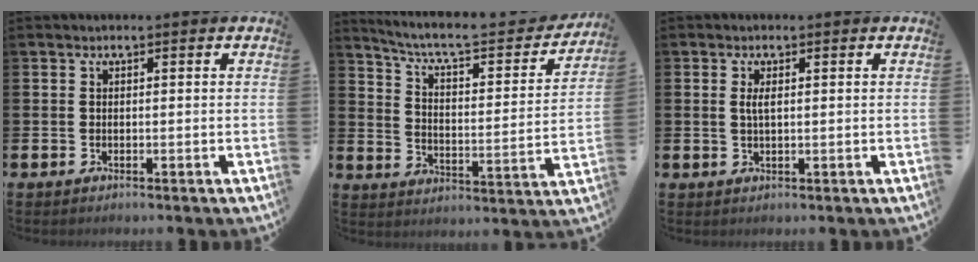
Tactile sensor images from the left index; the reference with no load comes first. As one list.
[{"total": 7.6, "force": [6.7, 1.6, 3.3], "torque": [-0.088, -0.050, 0.109]}, {"total": 1.7, "force": [0.6, 0.5, 1.5], "torque": [-0.029, 0.003, 0.007]}]